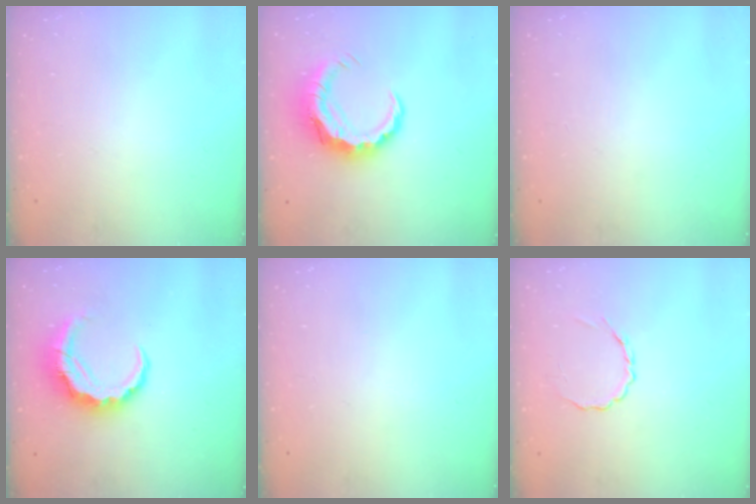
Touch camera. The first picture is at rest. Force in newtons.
{"total": 8.5, "press": 8.4, "slide": 1.0}
{"total": 0.0}
{"total": 7.5, "press": 7.4, "slide": 1.3}
{"total": 0.0}
{"total": 3.3, "press": 3.1, "slide": 1.2}